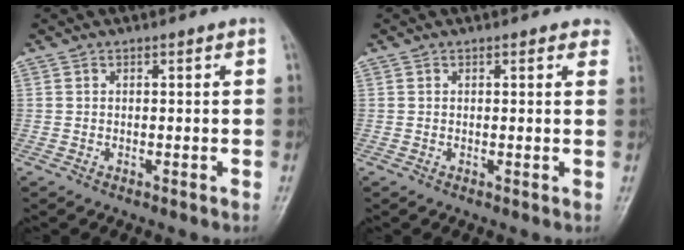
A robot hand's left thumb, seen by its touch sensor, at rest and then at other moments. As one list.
[{"total": 2.1, "force": [1.4, 1.0, 1.2], "torque": [0.004, 0.000, 0.008]}]